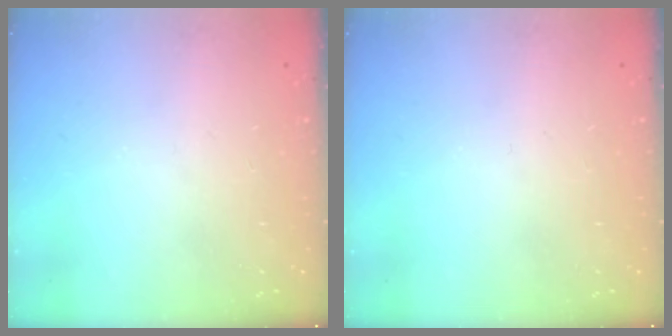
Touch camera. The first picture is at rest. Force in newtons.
{"total": 0.0}